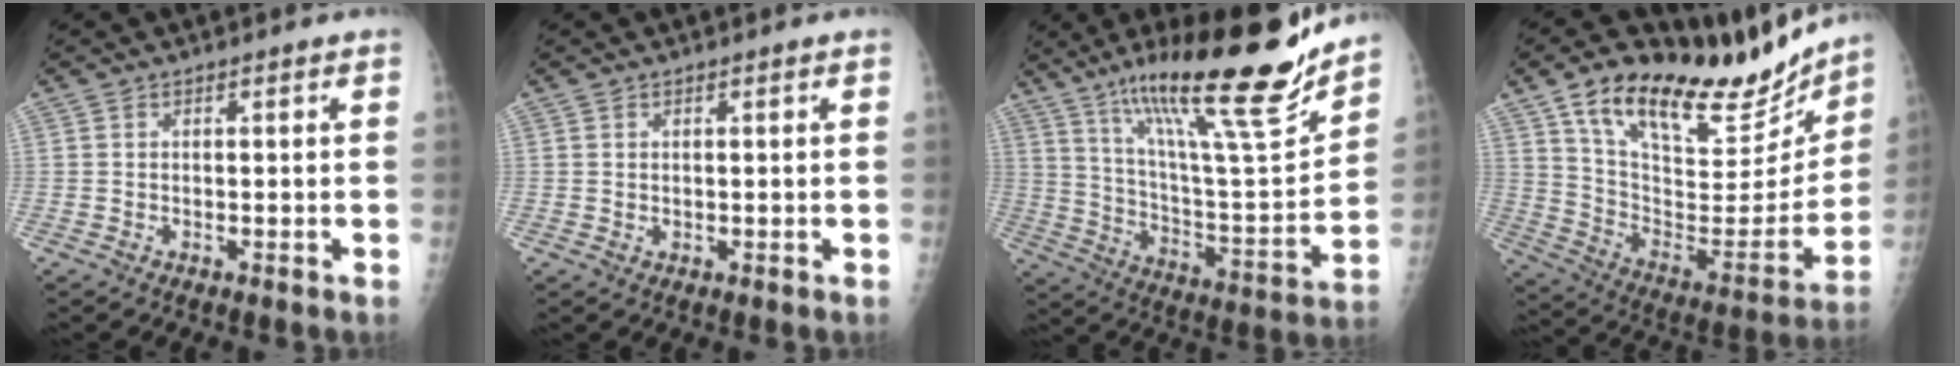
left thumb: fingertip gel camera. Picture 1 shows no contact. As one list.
[{"total": 0.7, "force": [0.5, 0.4, 0.4], "torque": [-0.004, -0.005, 0.010]}, {"total": 26.1, "force": [18.5, 3.9, 18.0], "torque": [-0.271, -0.084, 0.313]}, {"total": 28.0, "force": [19.8, 11.4, 16.2], "torque": [-0.218, -0.061, 0.324]}]